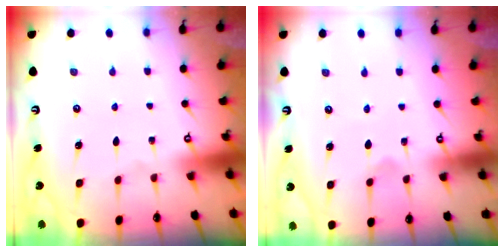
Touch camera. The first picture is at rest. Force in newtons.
{"total": 1.0, "press": 1.0, "slide": 0.3}